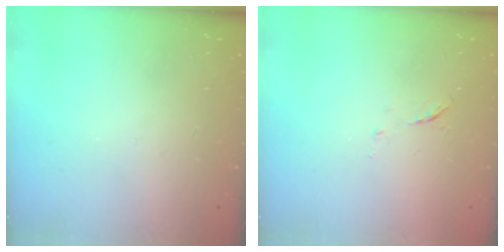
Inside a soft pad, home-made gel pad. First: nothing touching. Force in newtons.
{"total": 4.3, "press": 4.1, "slide": 1.3}